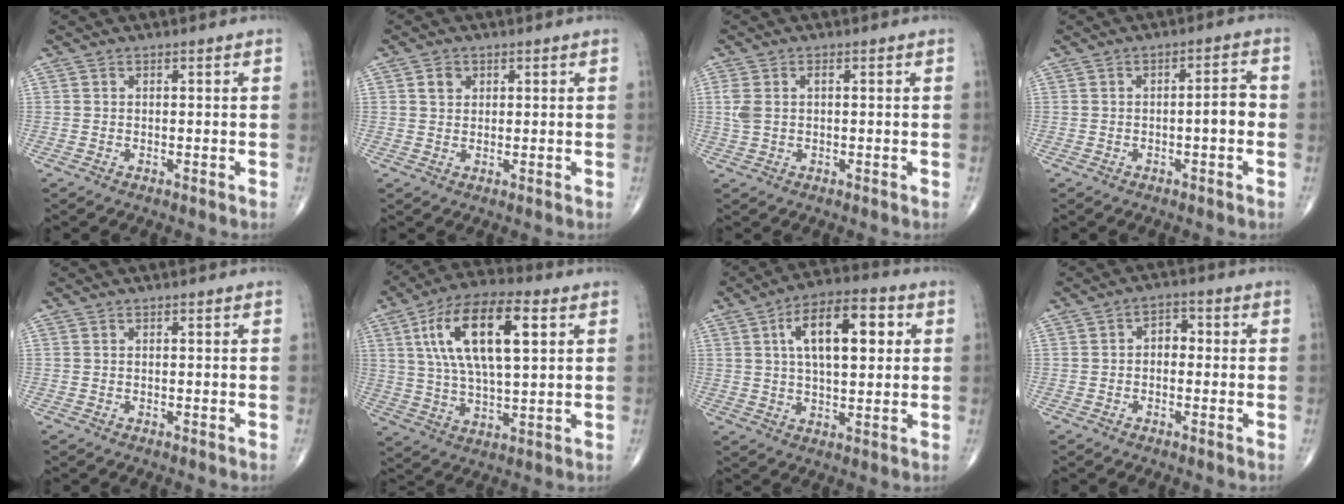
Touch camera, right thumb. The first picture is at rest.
{"total": 2.4, "force": [1.0, 2.0, 1.0], "torque": [-0.011, -0.003, 0.016]}
{"total": 3.5, "force": [0.5, 2.0, 2.8], "torque": [-0.082, 0.011, 0.012]}
{"total": 6.9, "force": [-2.3, 3.6, 5.4], "torque": [-0.047, 0.041, -0.037]}
{"total": 0.0}
{"total": 17.8, "force": [5.4, 7.1, 15.4], "torque": [-0.276, 0.005, 0.093]}
{"total": 14.3, "force": [3.8, 6.5, 12.1], "torque": [-0.178, 0.009, 0.058]}
{"total": 3.4, "force": [-0.1, 2.4, 2.5], "torque": [-0.018, 0.015, -0.013]}